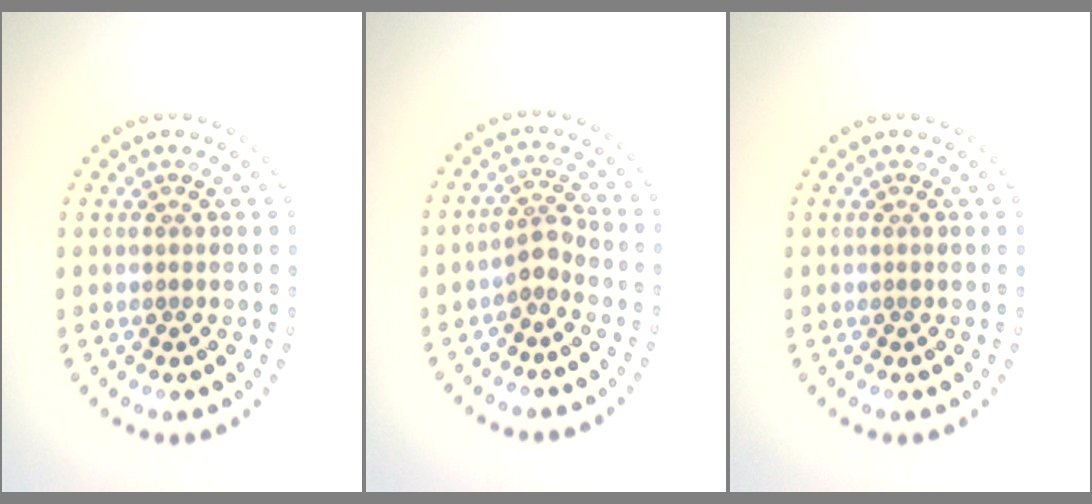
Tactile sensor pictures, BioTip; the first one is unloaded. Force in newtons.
{"total": 2.1, "press": 1.6, "slide": 1.4}
{"total": 0.0}